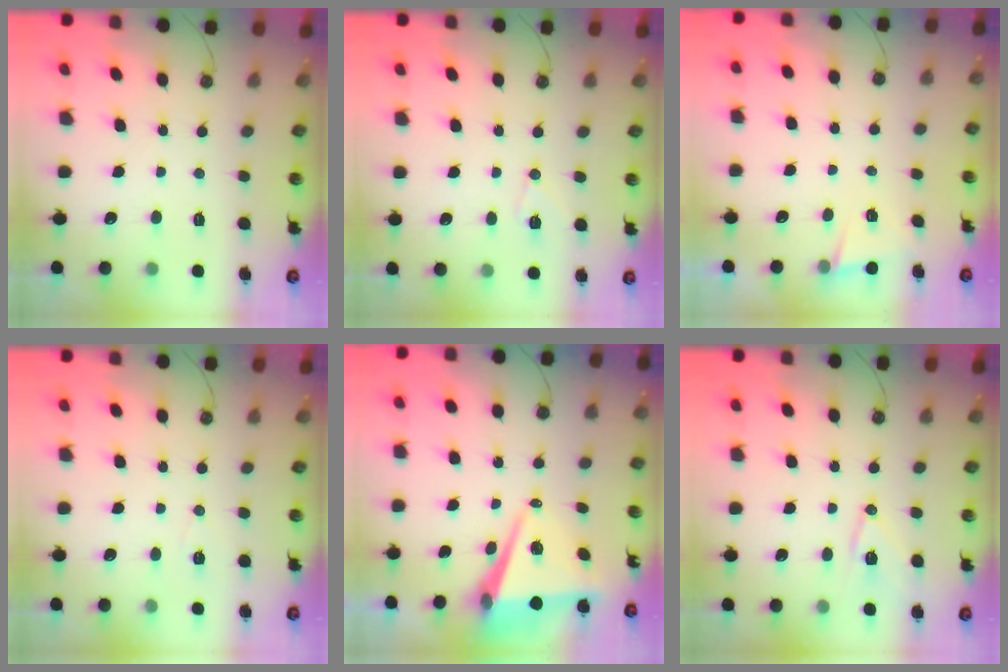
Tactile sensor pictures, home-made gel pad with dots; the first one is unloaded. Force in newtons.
{"total": 7.0, "press": 7.0, "slide": 1.1}
{"total": 2.7, "press": 2.6, "slide": 1.0}
{"total": 6.6, "press": 4.8, "slide": 4.5}
{"total": 7.9, "press": 6.7, "slide": 4.2}
{"total": 11.1, "press": 11.0, "slide": 1.7}